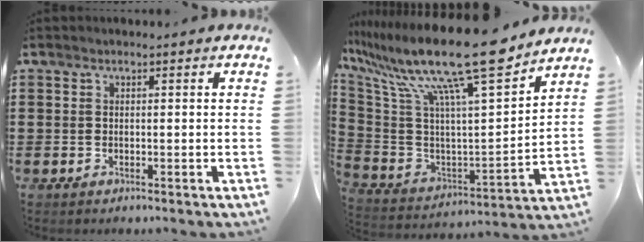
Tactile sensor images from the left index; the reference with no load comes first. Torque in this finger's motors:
{"motor_torque": [1.76, 0.38, 1.05, 0.21]}